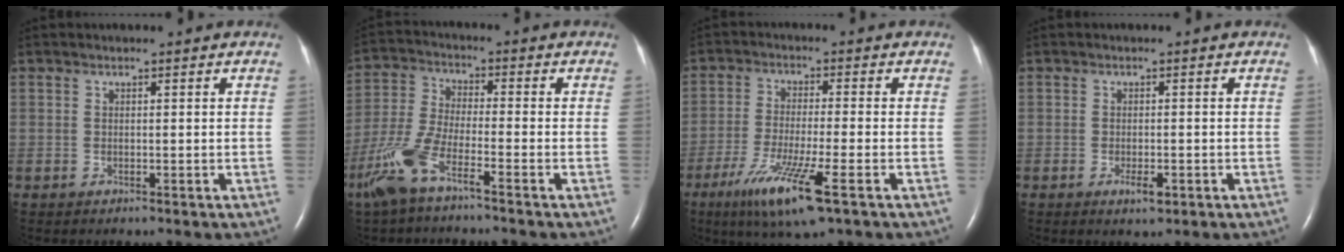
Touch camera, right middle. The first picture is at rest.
{"total": 8.8, "force": [-5.6, 1.2, 6.7], "torque": [-0.164, -0.010, -0.119]}
{"total": 10.7, "force": [-5.6, 0.5, 9.1], "torque": [-0.181, -0.033, -0.096]}
{"total": 2.3, "force": [-1.1, 0.7, 1.9], "torque": [-0.035, -0.001, -0.015]}